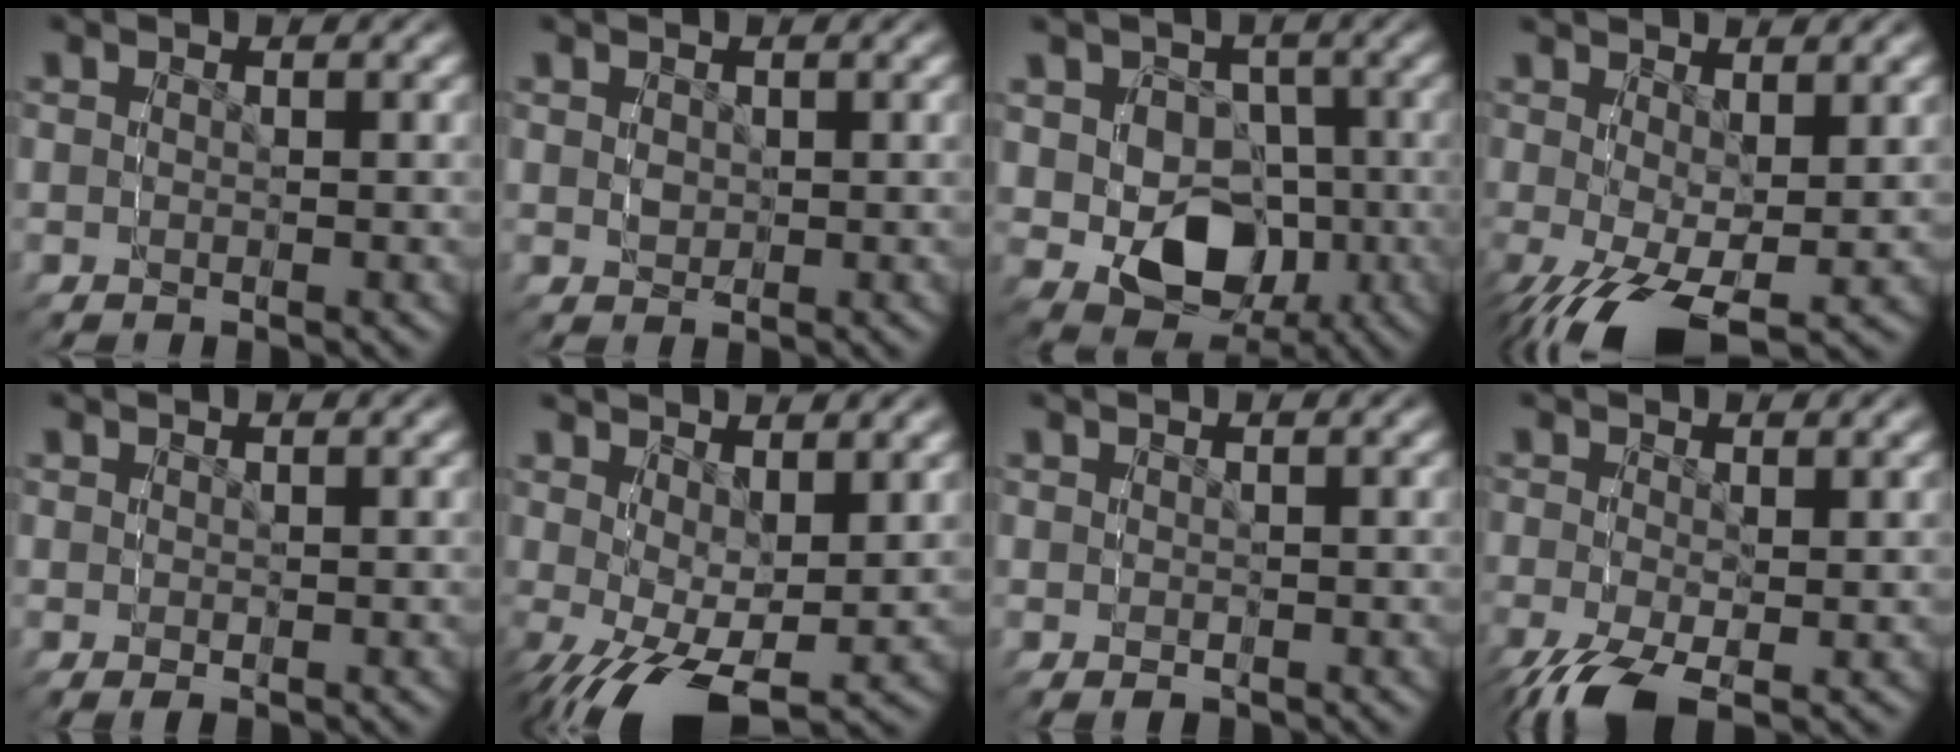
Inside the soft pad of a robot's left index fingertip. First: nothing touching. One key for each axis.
{"total": 2.3, "fx": 1.0, "fy": 2.0, "fz": 0.7, "tx": -0.005, "ty": -0.005, "tz": 0.020}
{"total": 9.5, "fx": -0.1, "fy": 9.0, "fz": 3.1, "tx": -0.081, "ty": -0.044, "tz": 0.010}
{"total": 3.4, "fx": -0.6, "fy": 2.9, "fz": 1.7, "tx": -0.020, "ty": -0.015, "tz": -0.004}
{"total": 1.2, "fx": 0.8, "fy": 0.8, "fz": 0.5, "tx": -0.001, "ty": 0.002, "tz": 0.014}
{"total": 4.7, "fx": 1.2, "fy": 3.4, "fz": 3.0, "tx": -0.038, "ty": -0.004, "tz": 0.025}
{"total": 1.5, "fx": 0.6, "fy": 1.3, "fz": 0.4, "tx": -0.005, "ty": -0.004, "tz": 0.013}
{"total": 1.0, "fx": -0.7, "fy": 0.5, "fz": -0.5, "tx": 0.015, "ty": -0.009, "tz": -0.006}